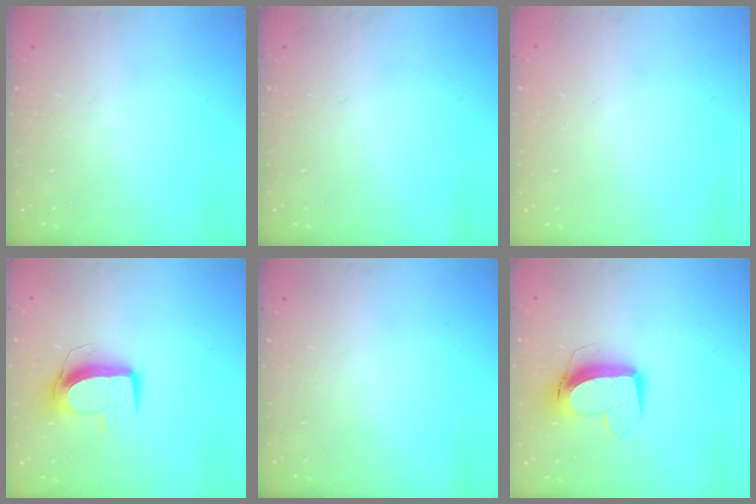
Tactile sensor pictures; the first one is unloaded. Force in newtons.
{"total": 0.0}
{"total": 0.0}
{"total": 10.3, "press": 10.3, "slide": 0.2}
{"total": 0.0}
{"total": 11.1, "press": 11.0, "slide": 1.0}